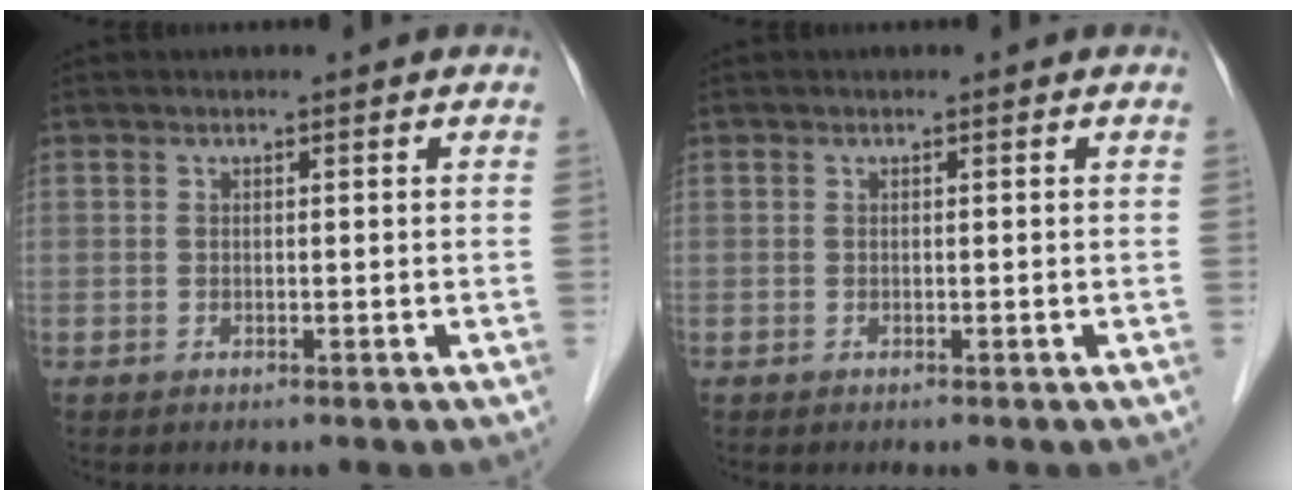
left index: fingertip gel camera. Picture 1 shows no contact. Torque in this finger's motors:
{"motor_torque": [0.00, 0.00, 0.00, 0.00]}